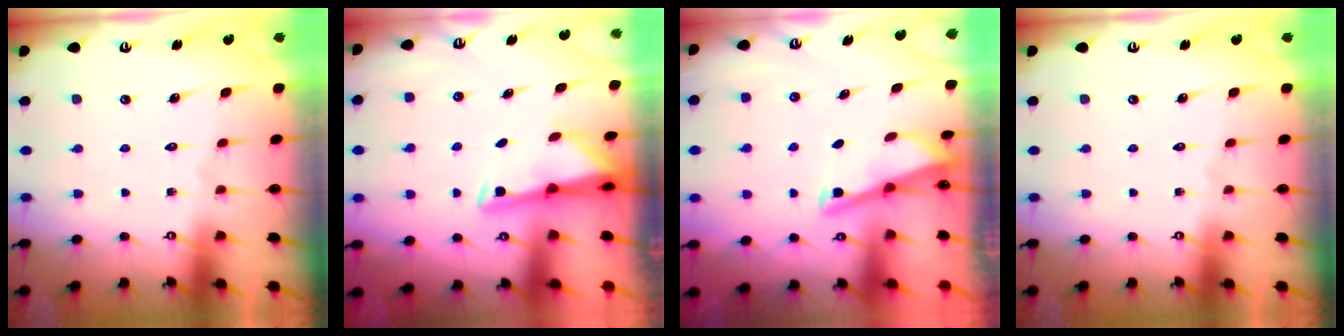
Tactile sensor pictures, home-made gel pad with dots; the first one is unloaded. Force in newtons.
{"total": 2.9, "press": 2.9, "slide": 0.6}
{"total": 2.8, "press": 2.8, "slide": 0.3}
{"total": 0.0}